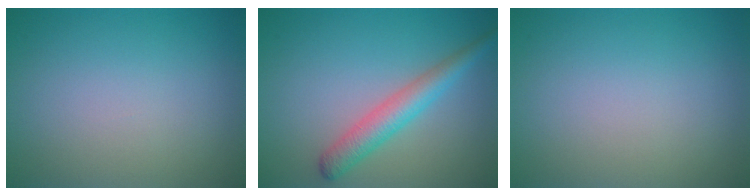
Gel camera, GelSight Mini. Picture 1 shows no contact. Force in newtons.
{"total": 3.5, "press": 3.5, "slide": 0.1}
{"total": 0.0}